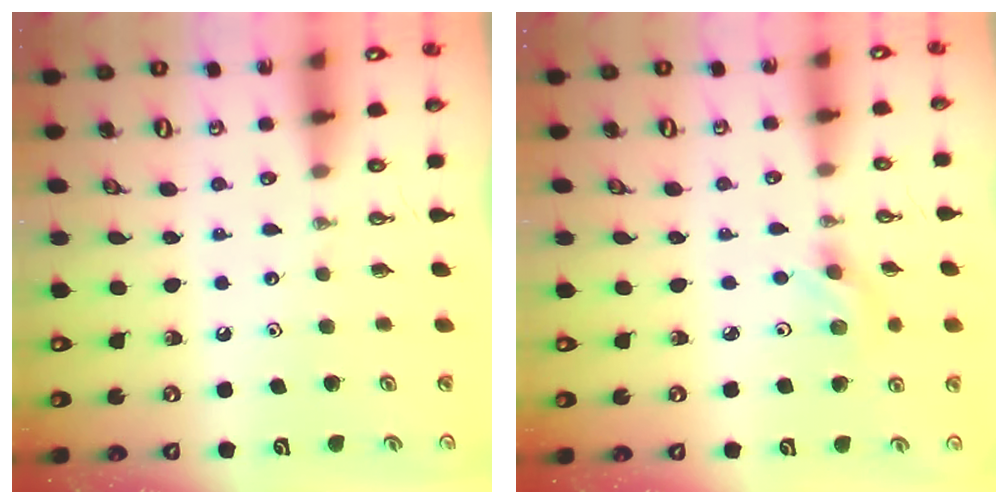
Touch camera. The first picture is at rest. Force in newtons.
{"total": 2.6, "press": 2.3, "slide": 1.1}